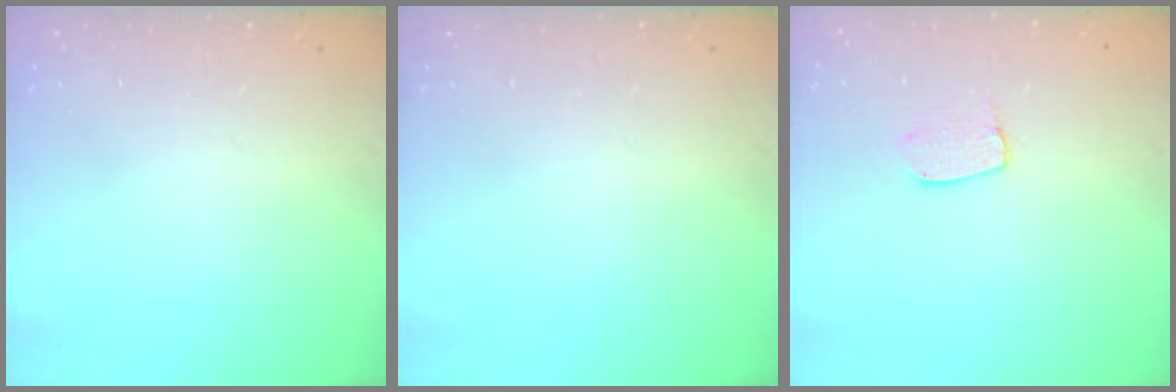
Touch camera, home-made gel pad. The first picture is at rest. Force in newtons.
{"total": 0.0}
{"total": 6.5, "press": 6.5, "slide": 0.4}